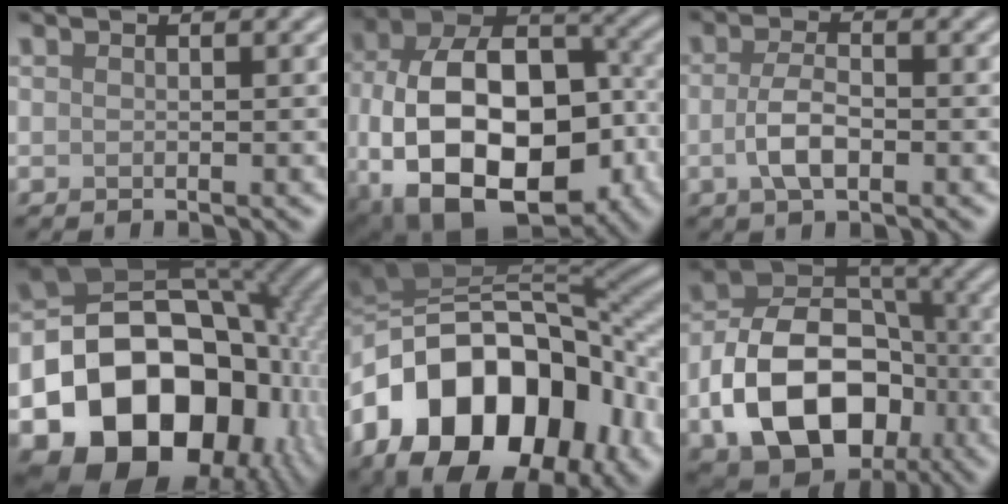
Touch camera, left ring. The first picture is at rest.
{"total": 17.4, "force": [-4.2, 10.8, 12.9], "torque": [-0.214, -0.017, -0.056]}
{"total": 3.3, "force": [-0.8, 1.5, 2.8], "torque": [-0.059, -0.002, -0.019]}
{"total": 19.8, "force": [-6.9, 14.7, 11.3], "torque": [-0.189, -0.025, -0.122]}
{"total": 17.4, "force": [-6.2, 11.0, 11.9], "torque": [-0.193, 0.011, -0.110]}
{"total": 12.5, "force": [-4.1, 8.7, 7.9], "torque": [-0.142, -0.003, -0.079]}